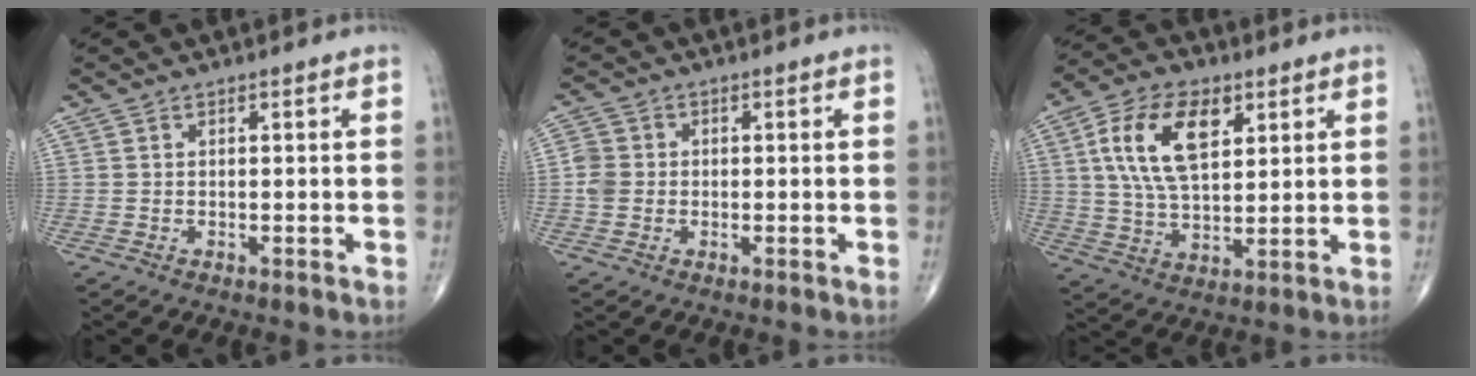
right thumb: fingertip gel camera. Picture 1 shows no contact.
{"total": 3.4, "force": [-0.3, 3.1, 1.5], "torque": [-0.023, 0.005, -0.009]}
{"total": 14.2, "force": [4.8, 7.5, 11.0], "torque": [-0.198, -0.008, 0.091]}